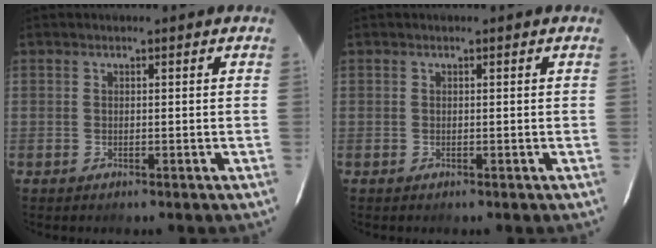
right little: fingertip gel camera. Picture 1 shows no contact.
{"total": 0.0}